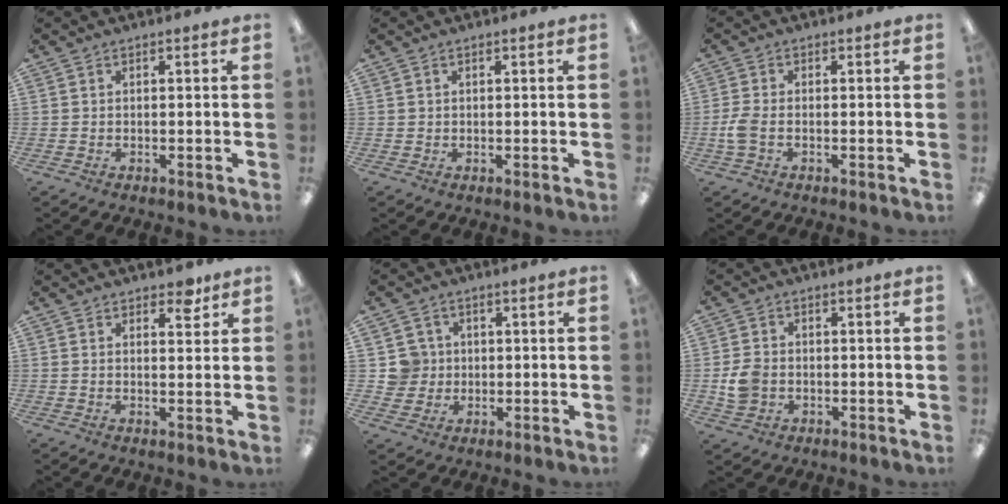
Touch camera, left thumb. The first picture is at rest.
{"total": 0.7, "force": [0.4, 0.6, 0.0], "torque": [0.000, 0.003, 0.007]}
{"total": 4.3, "force": [-0.9, 2.3, 3.4], "torque": [-0.076, 0.002, -0.019]}
{"total": 4.1, "force": [3.1, 2.1, 1.8], "torque": [-0.007, -0.013, 0.050]}
{"total": 5.8, "force": [1.1, 5.7, 0.4], "torque": [-0.013, 0.007, 0.022]}
{"total": 5.3, "force": [-0.9, 4.4, 2.7], "torque": [-0.046, 0.005, -0.015]}